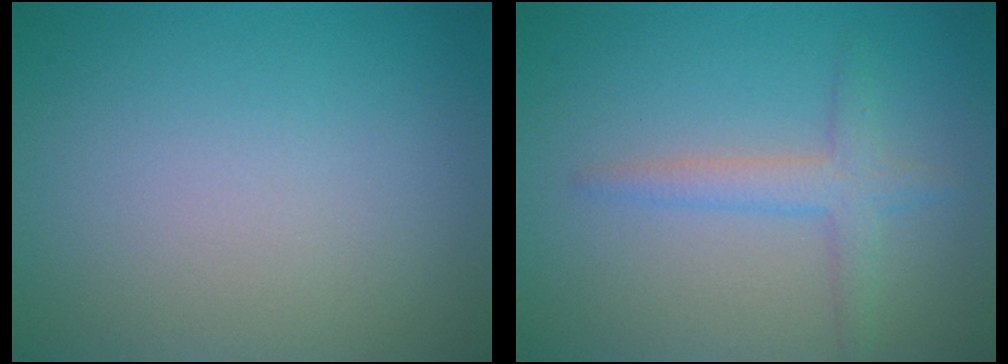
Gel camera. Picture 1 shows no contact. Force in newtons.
{"total": 2.4, "press": 2.4, "slide": 0.1}